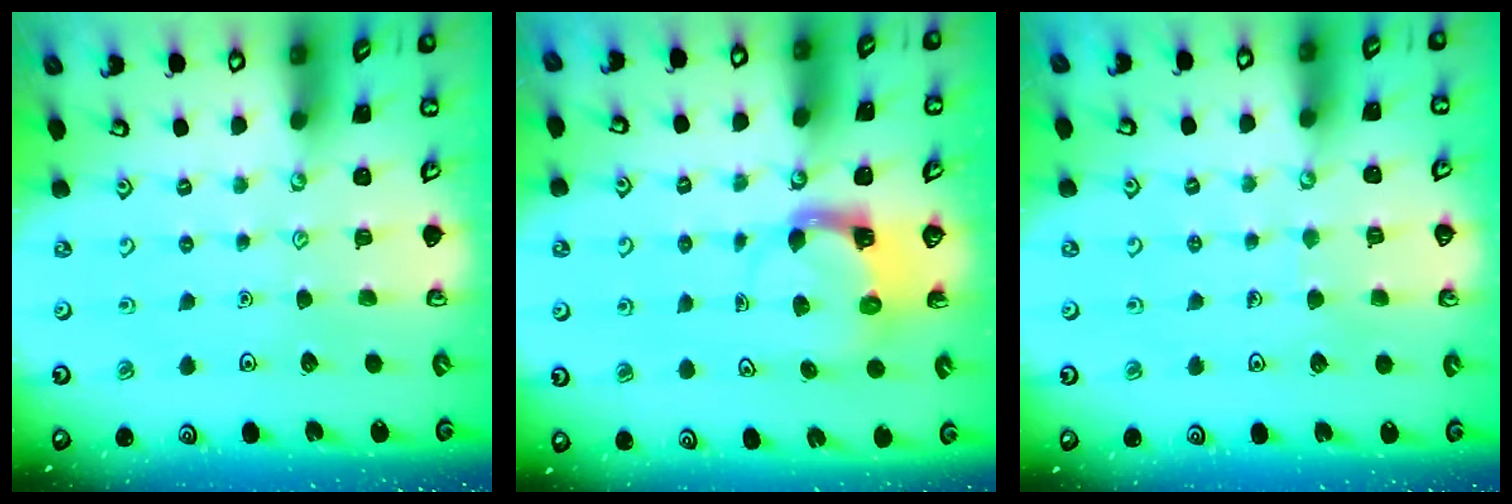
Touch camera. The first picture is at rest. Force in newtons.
{"total": 3.7, "press": 3.7, "slide": 0.4}
{"total": 4.3, "press": 4.3, "slide": 0.3}